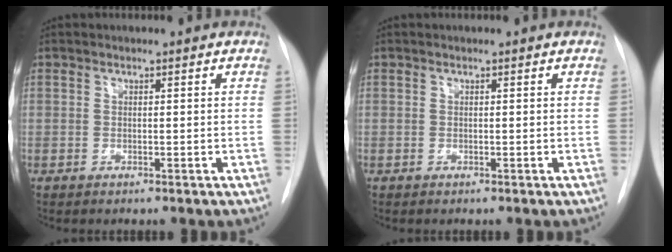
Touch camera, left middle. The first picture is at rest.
{"total": 0.0}